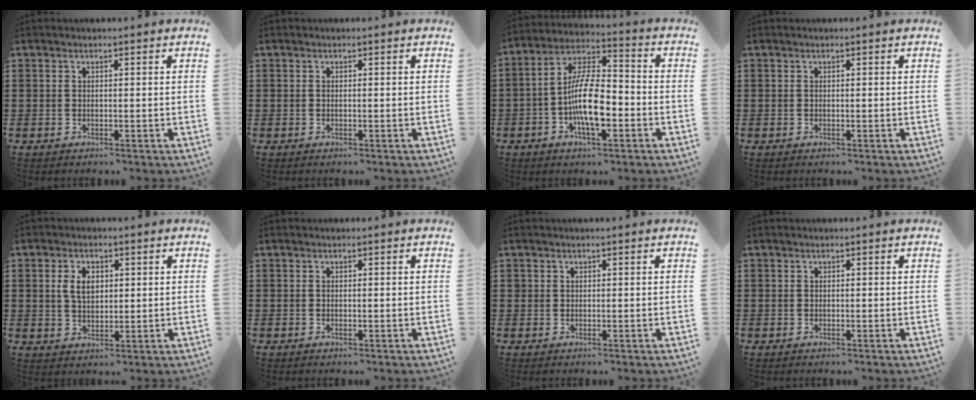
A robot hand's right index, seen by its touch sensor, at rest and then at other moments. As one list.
[{"total": 0.0}, {"total": 10.8, "force": [-2.8, 4.4, 9.4], "torque": [-0.192, -0.003, -0.057]}, {"total": 0.0}, {"total": 4.1, "force": [0.9, 2.6, 3.0], "torque": [-0.065, 0.012, 0.015]}, {"total": 0.0}, {"total": 0.7, "force": [0.2, 0.6, 0.1], "torque": [-0.004, 0.004, 0.005]}, {"total": 0.0}]